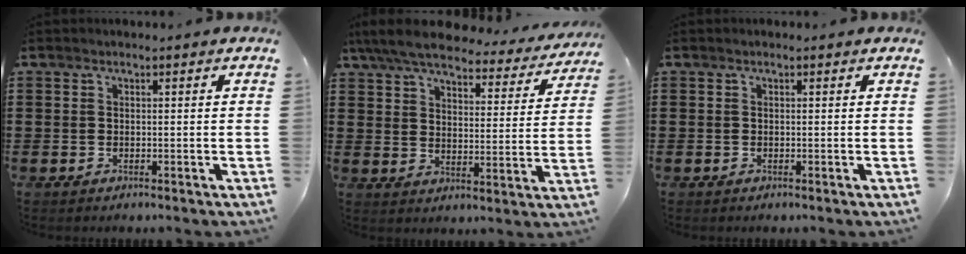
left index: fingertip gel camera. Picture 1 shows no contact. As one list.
[{"total": 7.0, "force": [6.3, 1.2, 2.8], "torque": [-0.082, -0.031, 0.111]}, {"total": 0.0}]